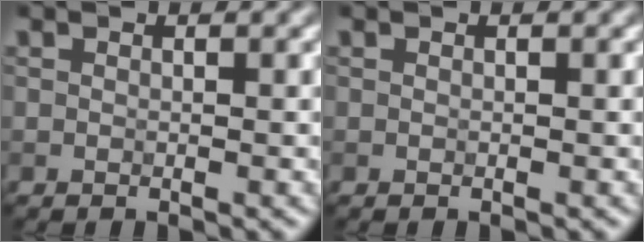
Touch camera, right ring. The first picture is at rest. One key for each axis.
{"total": 0.0}